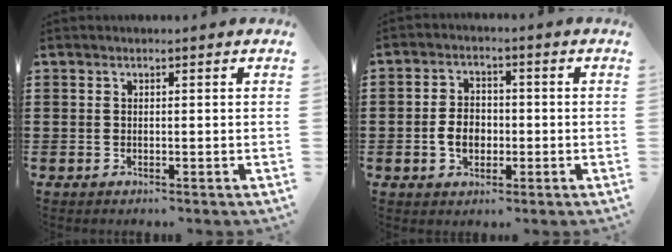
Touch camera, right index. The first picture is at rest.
{"total": 4.4, "force": [-1.0, 3.2, 2.9], "torque": [-0.074, 0.002, -0.024]}